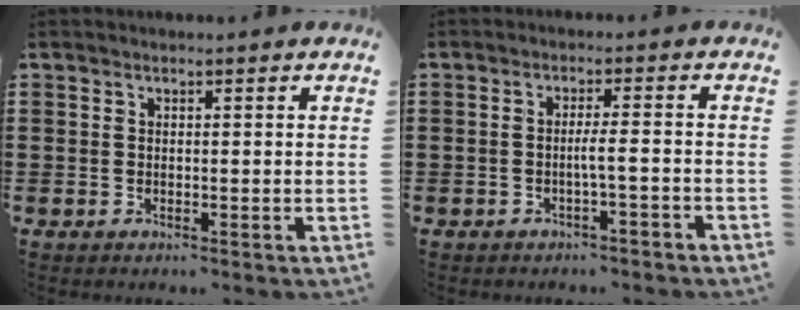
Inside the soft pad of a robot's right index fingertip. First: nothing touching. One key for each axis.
{"total": 2.7, "fx": -1.1, "fy": -0.2, "fz": 2.5, "tx": -0.046, "ty": -0.004, "tz": -0.022}